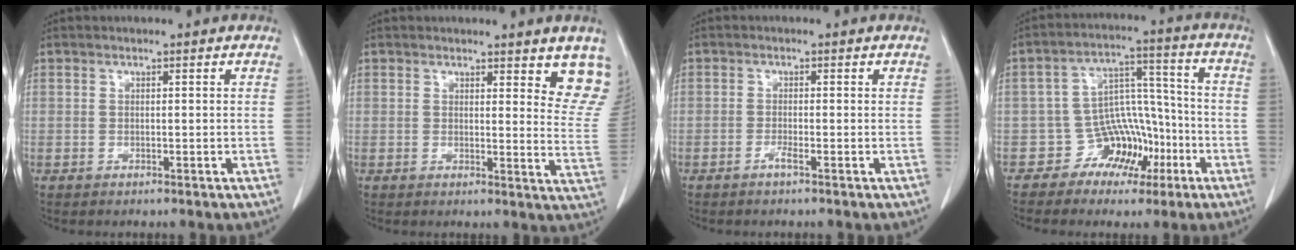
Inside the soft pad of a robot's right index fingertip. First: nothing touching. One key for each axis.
{"total": 8.1, "fx": 6.6, "fy": 1.9, "fz": 4.2, "tx": -0.031, "ty": -0.034, "tz": 0.058}
{"total": 1.1, "fx": -0.7, "fy": -0.2, "fz": 0.8, "tx": -0.017, "ty": 0.000, "tz": -0.015}
{"total": 8.4, "fx": -4.2, "fy": 6.4, "fz": 3.5, "tx": -0.049, "ty": 0.035, "tz": -0.063}